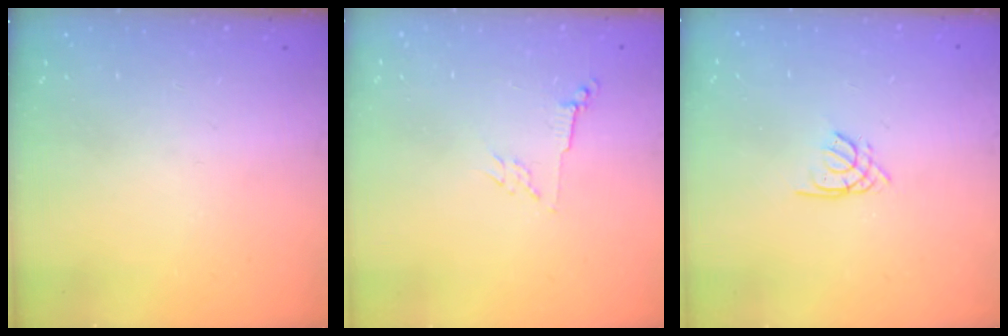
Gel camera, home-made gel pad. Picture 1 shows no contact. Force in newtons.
{"total": 2.8, "press": 2.7, "slide": 0.6}
{"total": 1.3, "press": 1.3, "slide": 0.4}